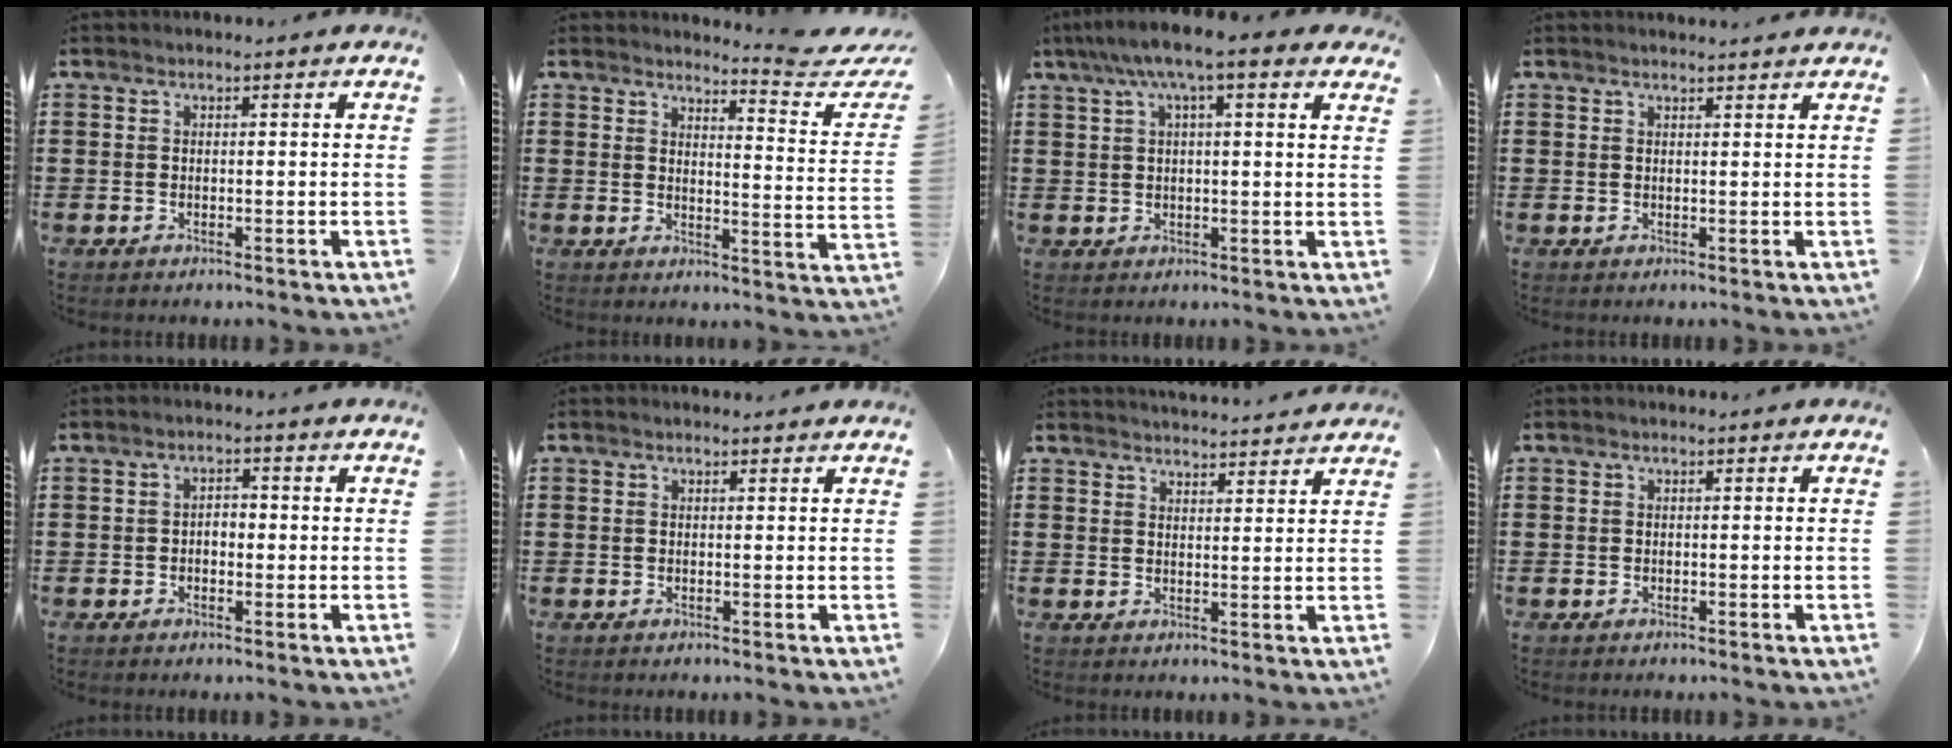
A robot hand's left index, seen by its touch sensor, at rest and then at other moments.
{"total": 5.1, "force": [4.5, -0.3, 2.5], "torque": [-0.043, -0.035, 0.070]}
{"total": 7.0, "force": [4.5, 1.4, 5.1], "torque": [-0.113, 0.004, 0.078]}
{"total": 1.4, "force": [1.4, -0.1, 0.3], "torque": [-0.007, 0.000, 0.027]}
{"total": 2.0, "force": [-0.2, 1.0, 1.8], "torque": [-0.034, 0.002, -0.005]}
{"total": 0.5, "force": [0.5, 0.1, 0.2], "torque": [-0.007, 0.001, 0.010]}
{"total": 3.0, "force": [3.0, -0.3, -0.2], "torque": [-0.005, -0.016, 0.058]}
{"total": 0.0}